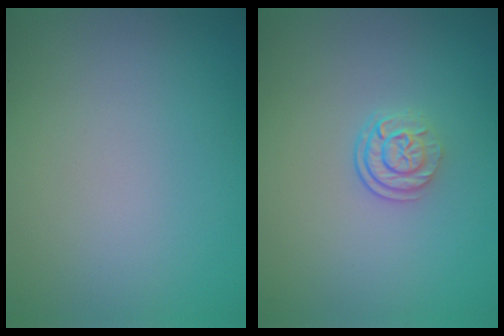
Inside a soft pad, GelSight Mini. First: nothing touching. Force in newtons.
{"total": 2.4, "press": 1.8, "slide": 1.7}